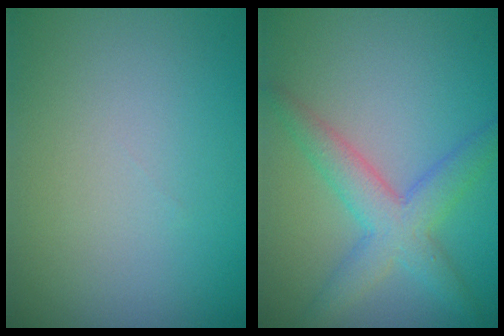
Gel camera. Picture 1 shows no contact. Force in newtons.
{"total": 4.3, "press": 4.3, "slide": 0.1}